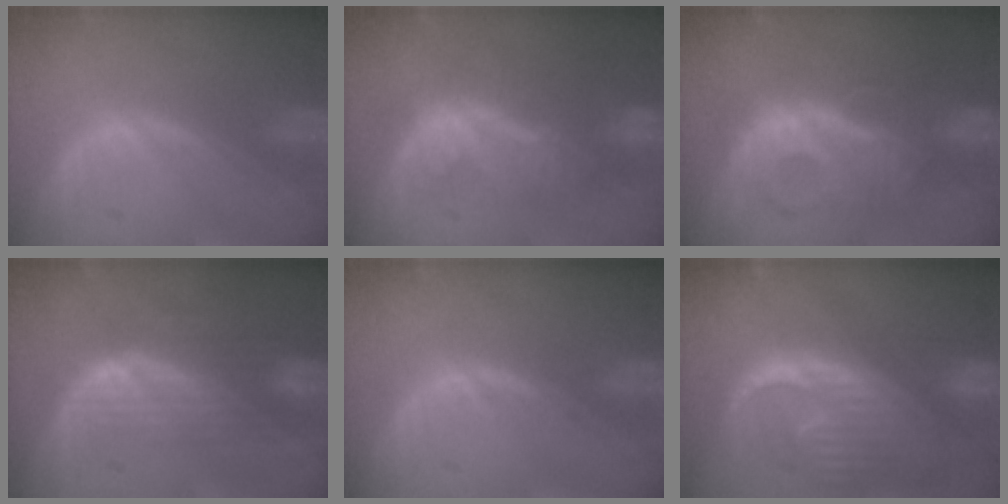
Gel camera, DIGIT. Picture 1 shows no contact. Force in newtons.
{"total": 8.1, "press": 7.8, "slide": 2.2}
{"total": 9.4, "press": 9.4, "slide": 0.8}
{"total": 7.5, "press": 6.8, "slide": 3.2}
{"total": 1.0, "press": 1.0, "slide": 0.2}
{"total": 13.2, "press": 11.4, "slide": 6.7}